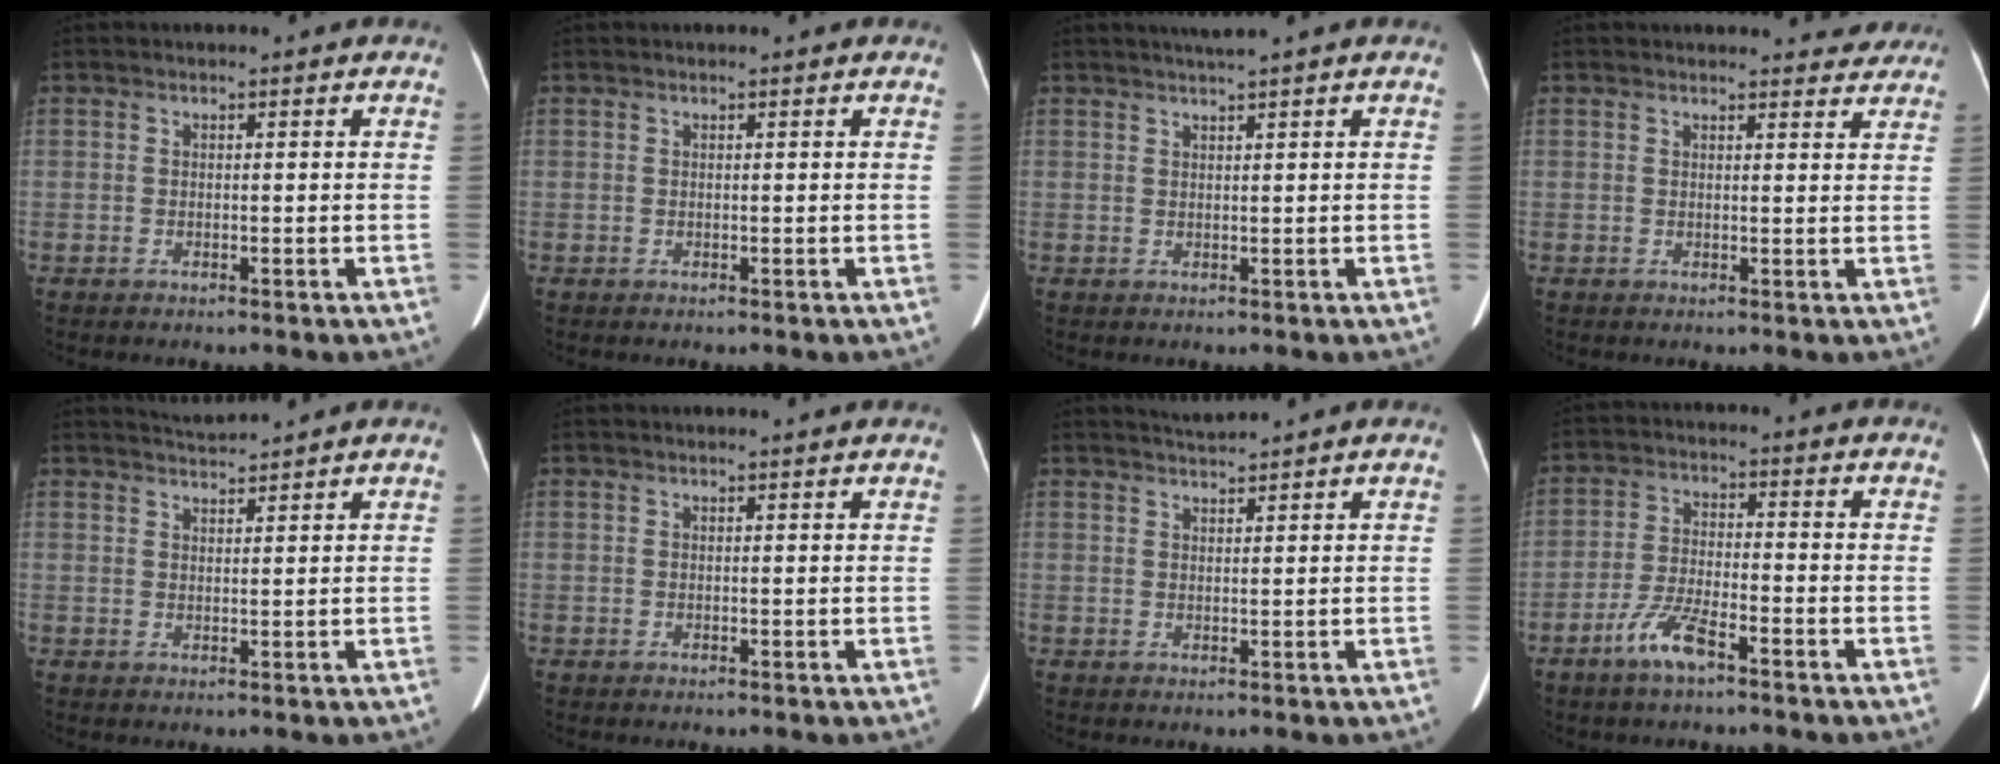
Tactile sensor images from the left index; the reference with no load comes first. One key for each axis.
{"total": 0.0}
{"total": 2.1, "fx": 1.8, "fy": -0.6, "fz": 1.0, "tx": -0.013, "ty": 0.008, "tz": 0.033}
{"total": 6.0, "fx": 5.7, "fy": 1.7, "fz": 0.9, "tx": 0.008, "ty": -0.007, "tz": 0.044}
{"total": 2.6, "fx": 2.5, "fy": -0.7, "fz": -0.1, "tx": 0.000, "ty": 0.008, "tz": 0.052}
{"total": 1.8, "fx": 1.8, "fy": -0.1, "fz": 0.4, "tx": -0.008, "ty": 0.008, "tz": 0.023}
{"total": 2.0, "fx": 1.9, "fy": -0.7, "fz": 0.0, "tx": -0.003, "ty": 0.005, "tz": 0.043}
{"total": 6.1, "fx": -4.0, "fy": 1.1, "fz": 4.4, "tx": -0.098, "ty": -0.003, "tz": -0.077}